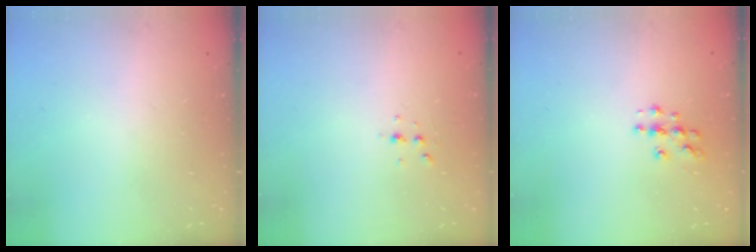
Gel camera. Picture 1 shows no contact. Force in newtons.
{"total": 3.1, "press": 3.0, "slide": 0.9}
{"total": 5.2, "press": 5.1, "slide": 0.5}